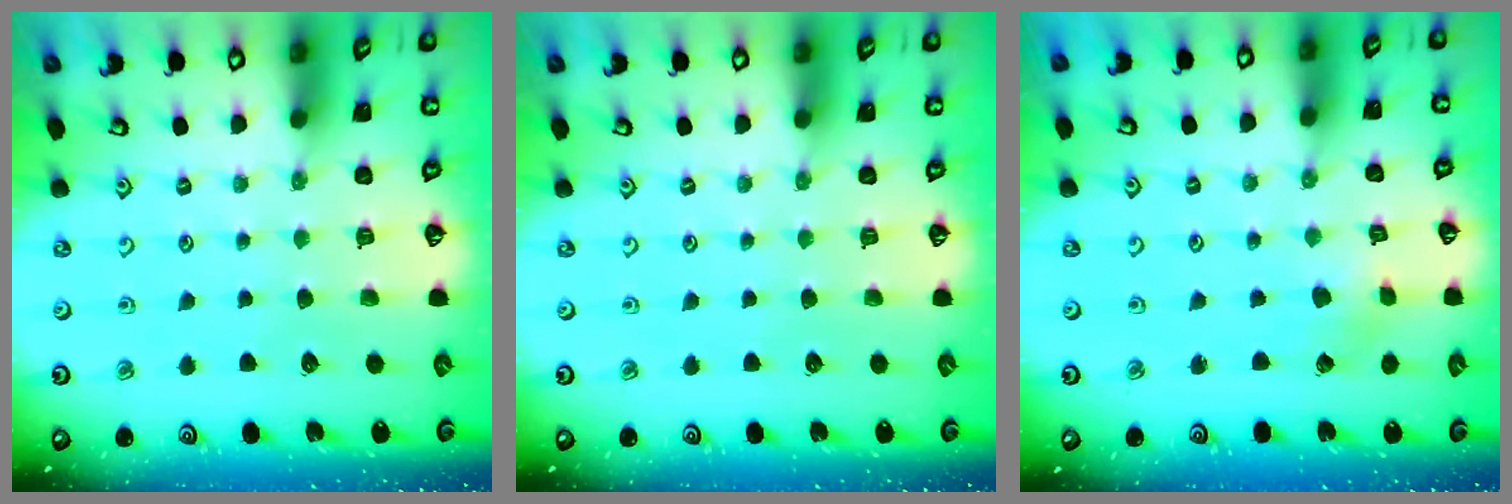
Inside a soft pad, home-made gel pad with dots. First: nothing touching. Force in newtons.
{"total": 0.0}
{"total": 1.6, "press": 1.6, "slide": 0.2}